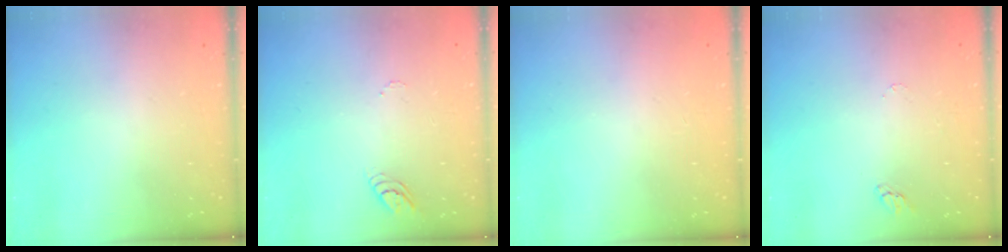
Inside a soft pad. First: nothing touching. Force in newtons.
{"total": 3.8, "press": 3.8, "slide": 0.3}
{"total": 0.0}
{"total": 2.9, "press": 2.9, "slide": 0.2}